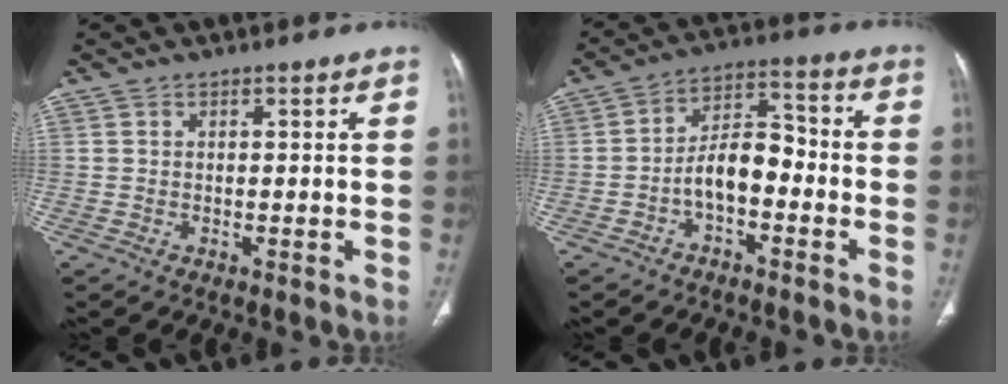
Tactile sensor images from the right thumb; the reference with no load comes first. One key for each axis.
{"total": 8.4, "fx": -2.9, "fy": 4.6, "fz": 6.3, "tx": -0.094, "ty": 0.046, "tz": -0.058}